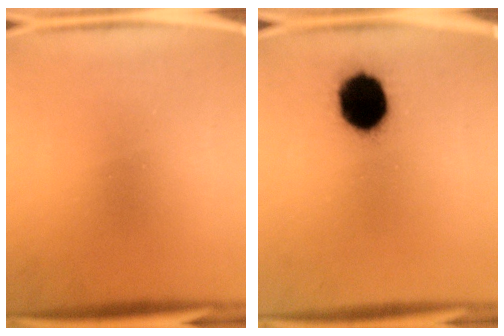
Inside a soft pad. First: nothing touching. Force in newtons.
{"total": 13.9}